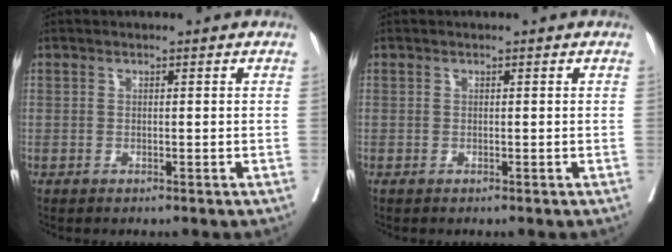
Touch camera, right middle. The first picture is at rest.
{"total": 0.0}